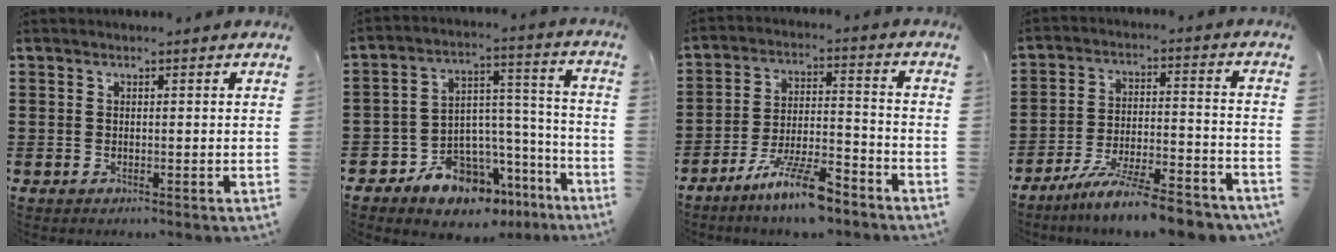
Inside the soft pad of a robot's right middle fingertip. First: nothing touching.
{"total": 9.8, "force": [-8.3, 4.7, 2.4], "torque": [-0.041, 0.035, -0.150]}
{"total": 9.4, "force": [-7.0, 1.6, 6.1], "torque": [-0.110, 0.013, -0.130]}
{"total": 9.7, "force": [-8.5, 0.2, 4.8], "torque": [-0.082, 0.011, -0.161]}